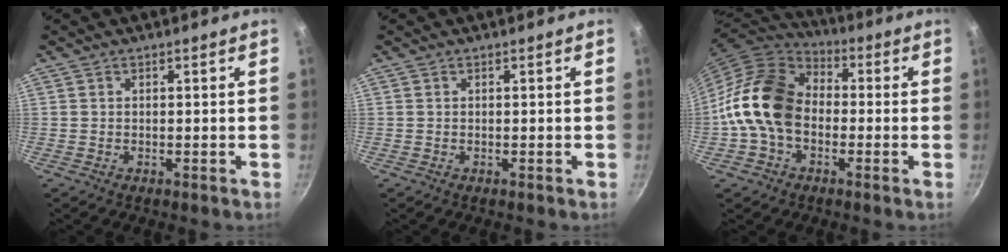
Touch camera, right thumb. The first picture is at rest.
{"total": 0.0}
{"total": 15.6, "force": [-1.6, 11.5, 10.4], "torque": [-0.159, 0.039, -0.047]}